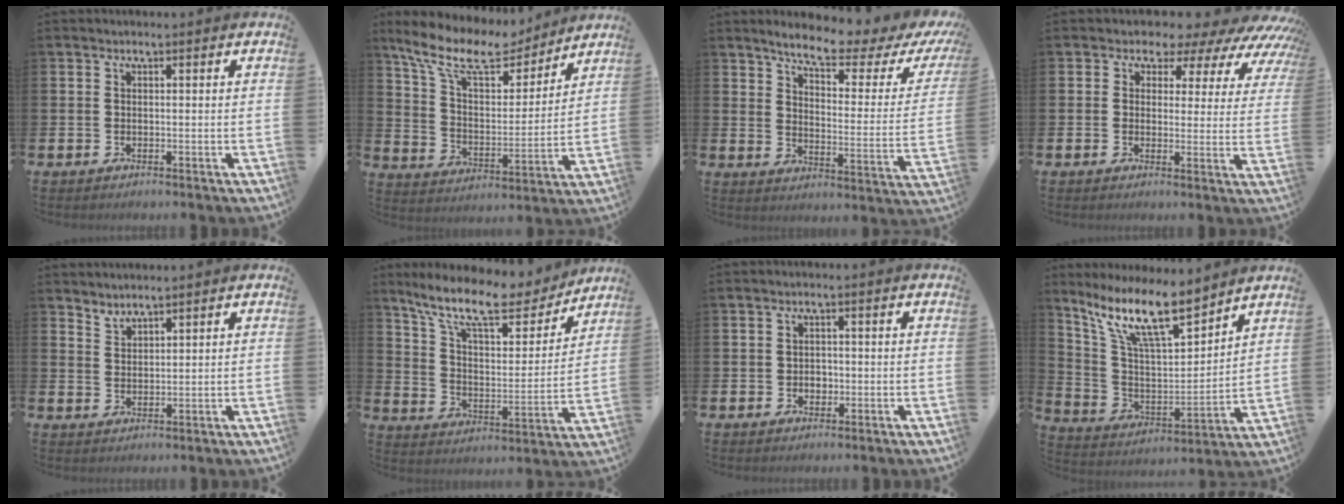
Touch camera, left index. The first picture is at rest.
{"total": 12.1, "force": [10.2, 3.9, 5.3], "torque": [-0.129, -0.060, 0.176]}
{"total": 6.9, "force": [5.9, 0.9, 3.5], "torque": [-0.086, -0.042, 0.091]}
{"total": 3.8, "force": [2.6, 2.6, 0.8], "torque": [-0.017, -0.038, 0.028]}
{"total": 2.4, "force": [2.4, 0.0, -0.4], "torque": [0.010, -0.013, 0.044]}
{"total": 12.6, "force": [10.6, 3.4, 5.9], "torque": [-0.139, -0.060, 0.181]}
{"total": 1.6, "force": [-0.2, 1.4, 0.7], "torque": [0.007, -0.002, -0.012]}
{"total": 13.1, "force": [10.2, 3.2, 7.6], "torque": [-0.164, -0.054, 0.175]}